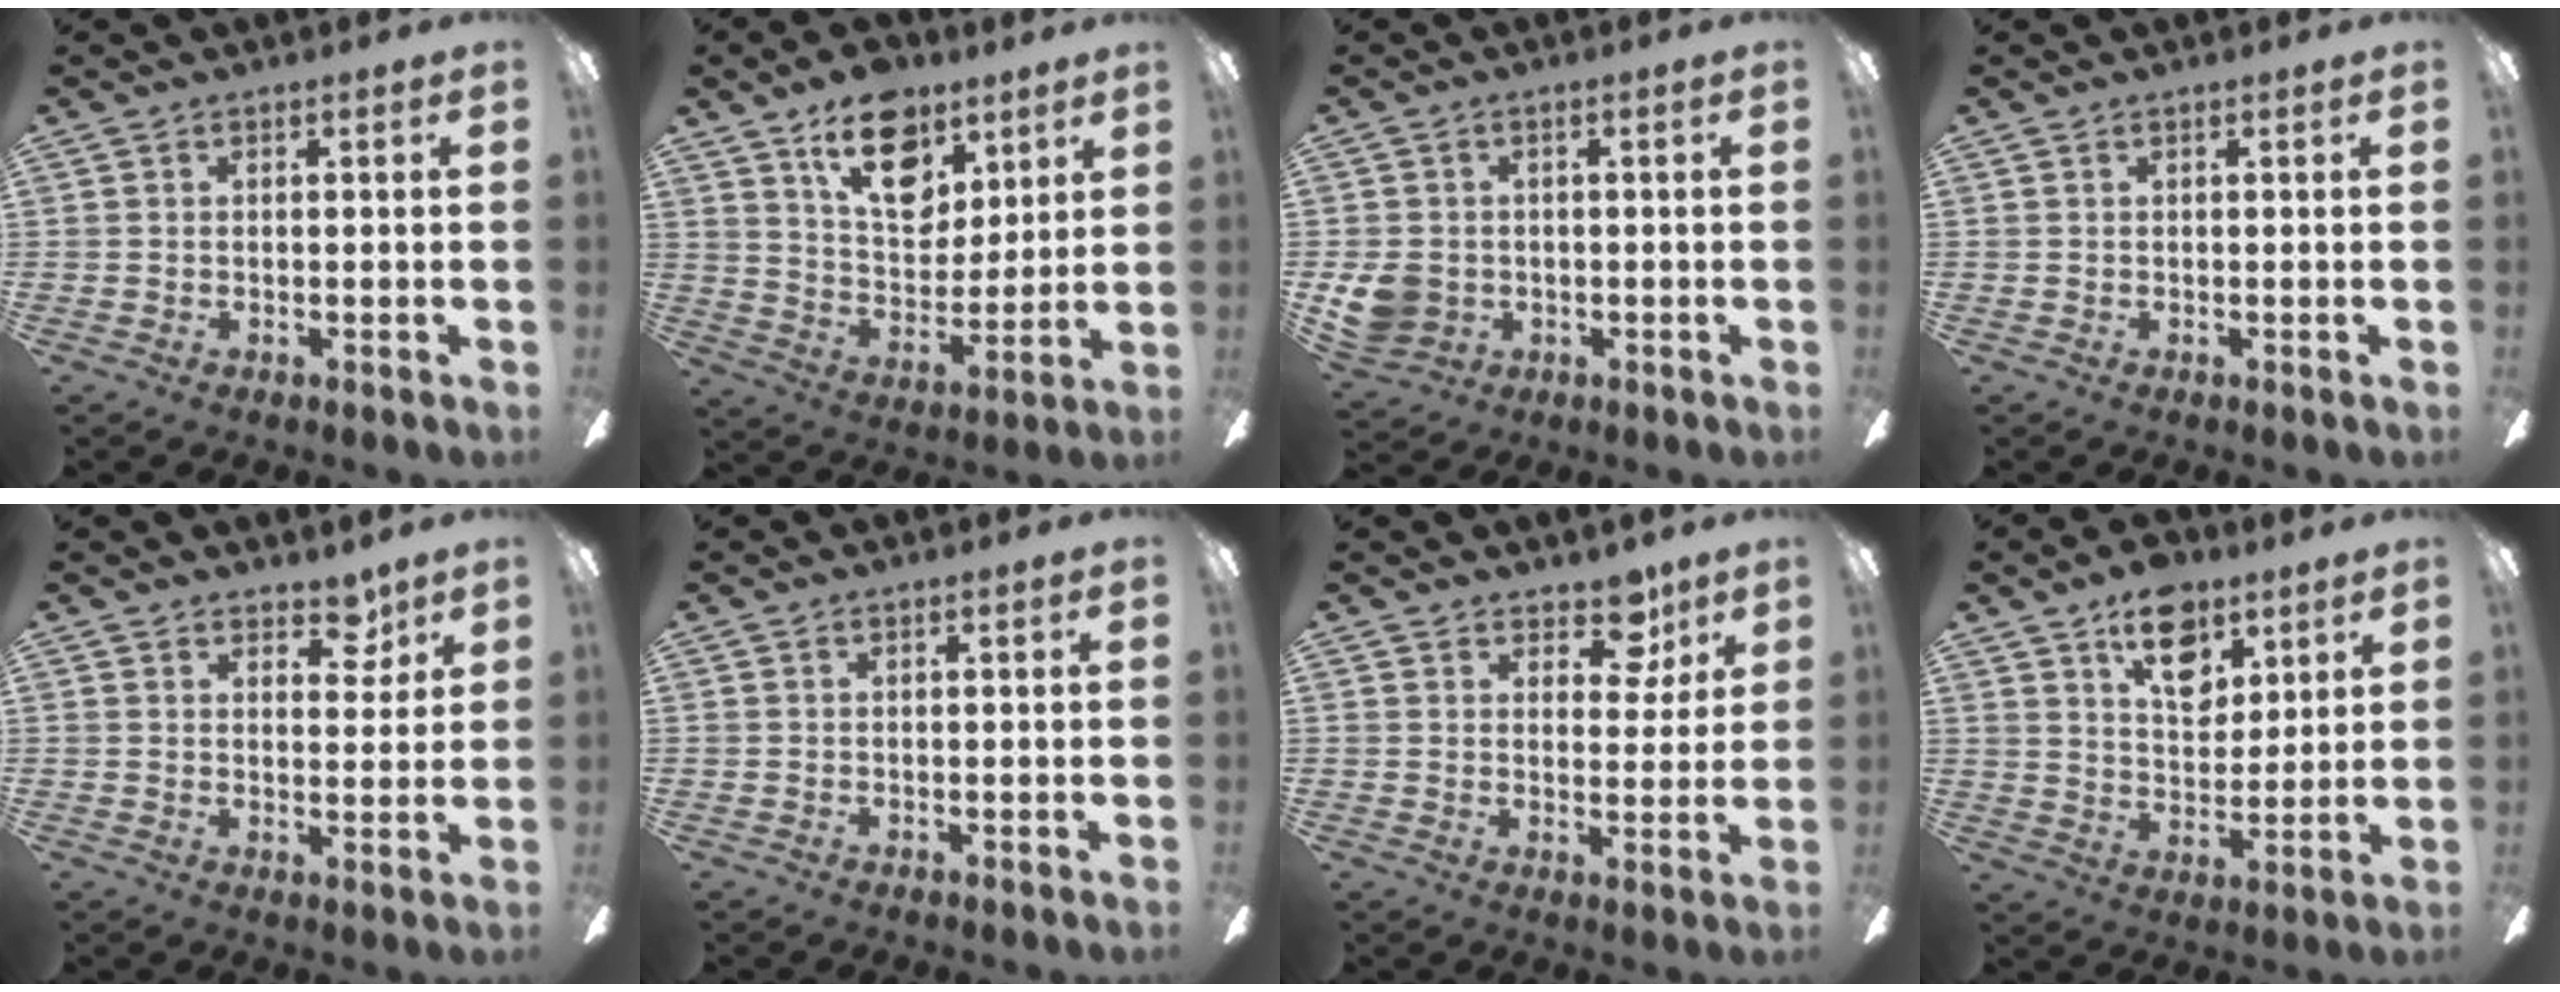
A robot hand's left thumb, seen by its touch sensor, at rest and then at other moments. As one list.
[{"total": 17.5, "force": [10.2, 10.6, 9.4], "torque": [-0.138, -0.045, 0.183]}, {"total": 6.5, "force": [-0.6, 5.8, 3.0], "torque": [-0.059, 0.009, -0.008]}, {"total": 0.0}, {"total": 5.8, "force": [4.5, 2.9, 2.3], "torque": [-0.016, -0.022, 0.075]}, {"total": 0.0}, {"total": 8.3, "force": [5.6, 4.7, 3.8], "torque": [-0.035, -0.027, 0.096]}, {"total": 13.1, "force": [7.8, 7.8, 7.0], "torque": [-0.093, -0.030, 0.137]}]